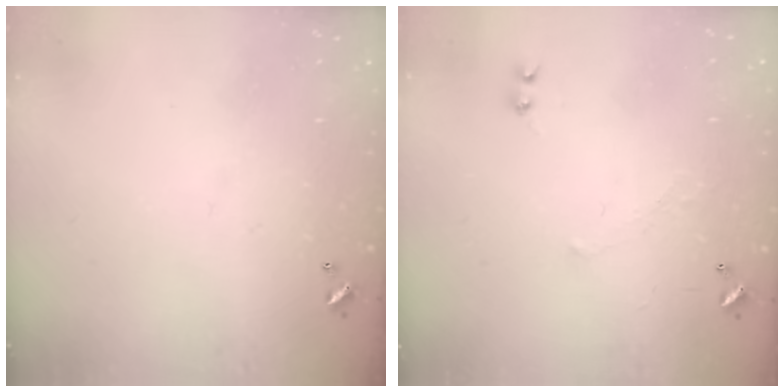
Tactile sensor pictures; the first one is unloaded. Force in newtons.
{"total": 0.9, "press": 0.3, "slide": 0.8}